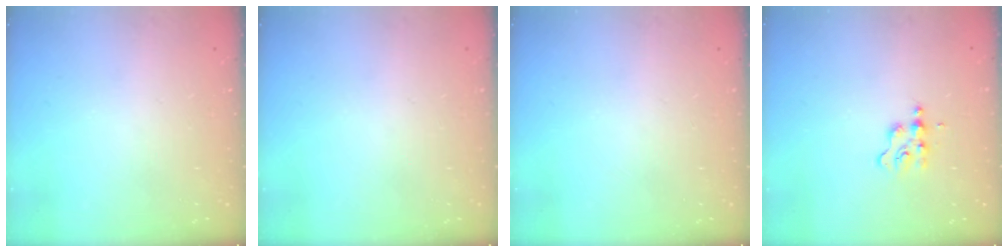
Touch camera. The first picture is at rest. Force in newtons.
{"total": 0.0}
{"total": 0.0}
{"total": 2.4, "press": 2.4, "slide": 0.3}